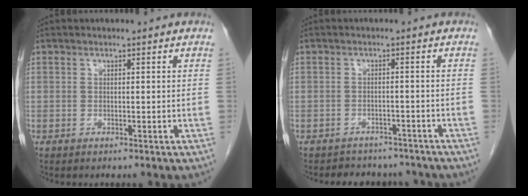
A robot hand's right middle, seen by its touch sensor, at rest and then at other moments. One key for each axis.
{"total": 7.4, "fx": -6.8, "fy": 3.0, "fz": 0.8, "tx": -0.010, "ty": 0.008, "tz": -0.077}